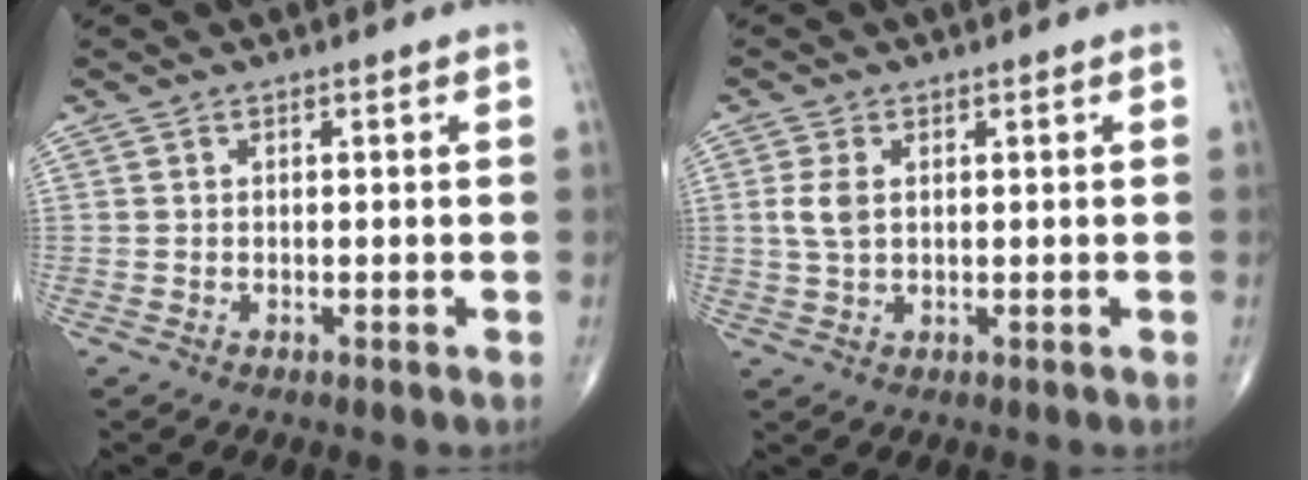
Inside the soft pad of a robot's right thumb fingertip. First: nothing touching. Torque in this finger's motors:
{"motor_torque": [0.06, 0.05, 0.03, -0.07, 0.04]}